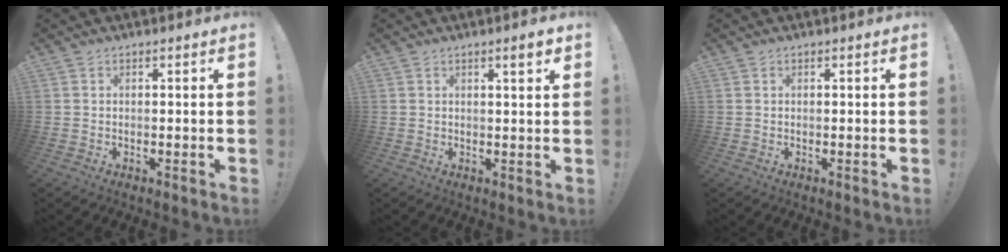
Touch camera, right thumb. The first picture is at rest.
{"total": 3.0, "force": [1.7, 0.4, 2.5], "torque": [-0.021, -0.011, 0.022]}
{"total": 0.0}